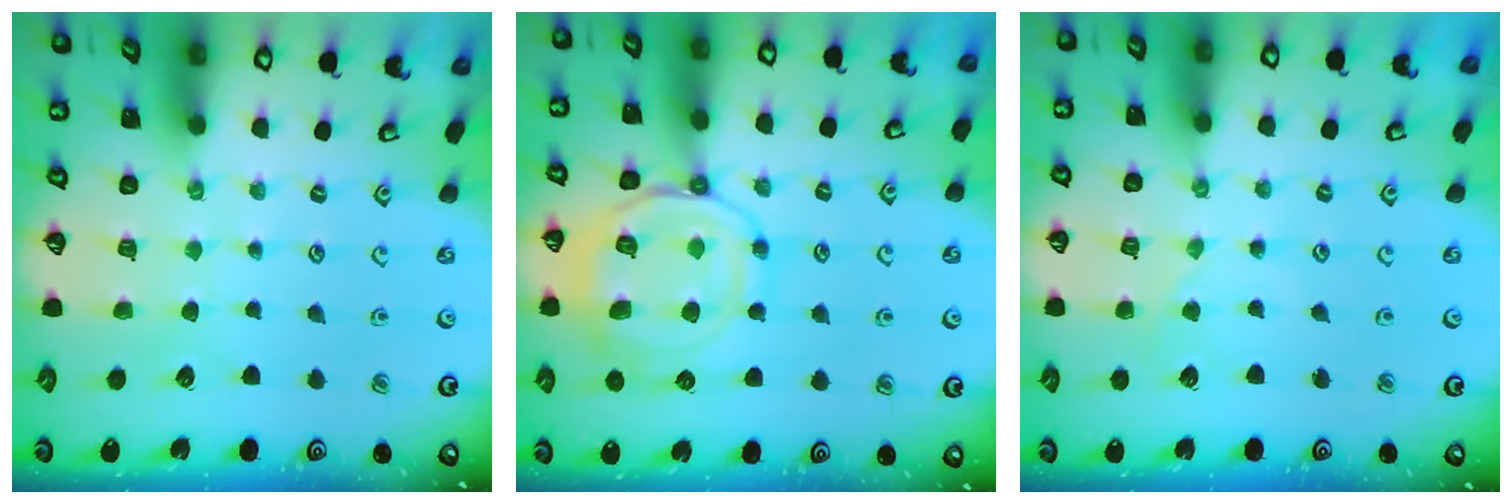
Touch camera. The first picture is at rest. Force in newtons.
{"total": 14.8, "press": 14.8, "slide": 1.4}
{"total": 1.8, "press": 1.7, "slide": 0.4}